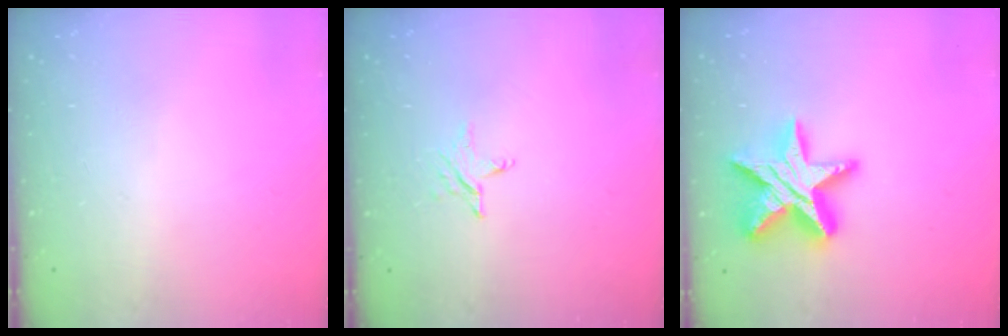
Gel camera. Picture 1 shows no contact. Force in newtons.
{"total": 2.9, "press": 2.9, "slide": 0.2}
{"total": 19.0, "press": 18.9, "slide": 1.7}